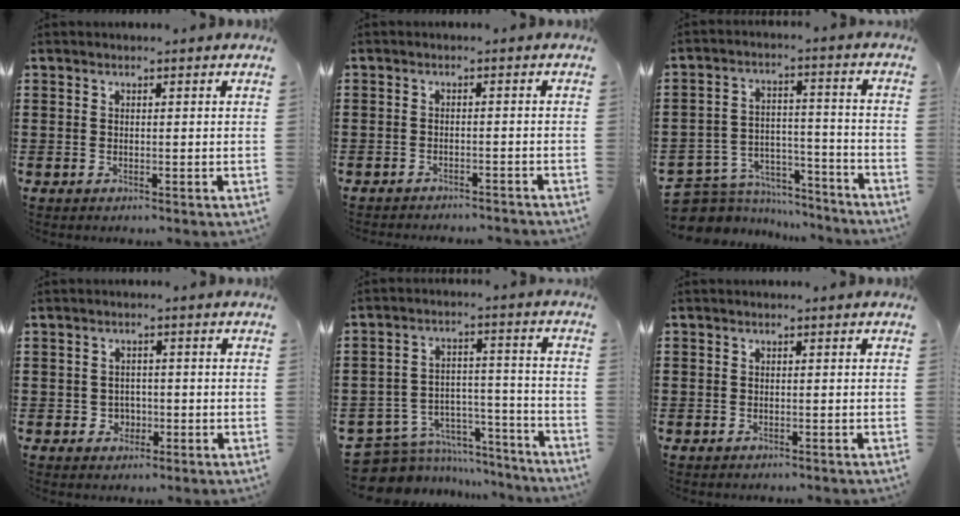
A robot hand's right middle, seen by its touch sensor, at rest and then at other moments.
{"total": 2.0, "force": [-2.0, 0.1, -0.3], "torque": [0.000, 0.003, -0.045]}
{"total": 6.2, "force": [-5.7, 2.3, 0.9], "torque": [-0.029, 0.009, -0.117]}
{"total": 2.1, "force": [-0.7, 2.0, 0.5], "torque": [-0.017, 0.004, -0.018]}
{"total": 7.3, "force": [-6.4, 3.4, 1.1], "torque": [-0.036, 0.005, -0.125]}
{"total": 0.8, "force": [-0.6, 0.5, -0.1], "torque": [0.000, 0.004, -0.014]}